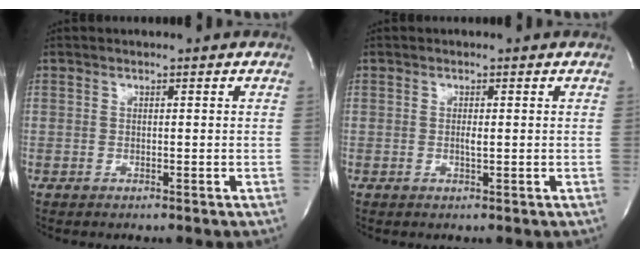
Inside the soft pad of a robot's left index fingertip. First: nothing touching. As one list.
[{"total": 1.0, "force": [-0.1, 0.2, 0.9], "torque": [-0.021, -0.002, -0.001]}]